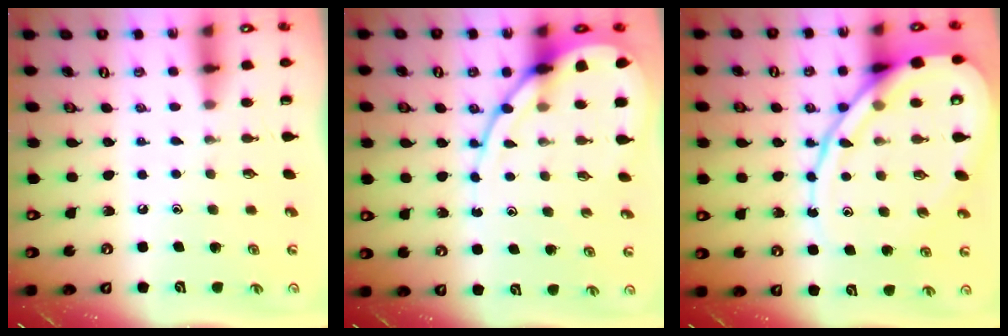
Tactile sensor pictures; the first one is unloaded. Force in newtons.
{"total": 10.4, "press": 10.4, "slide": 1.0}
{"total": 15.1, "press": 15.0, "slide": 1.1}